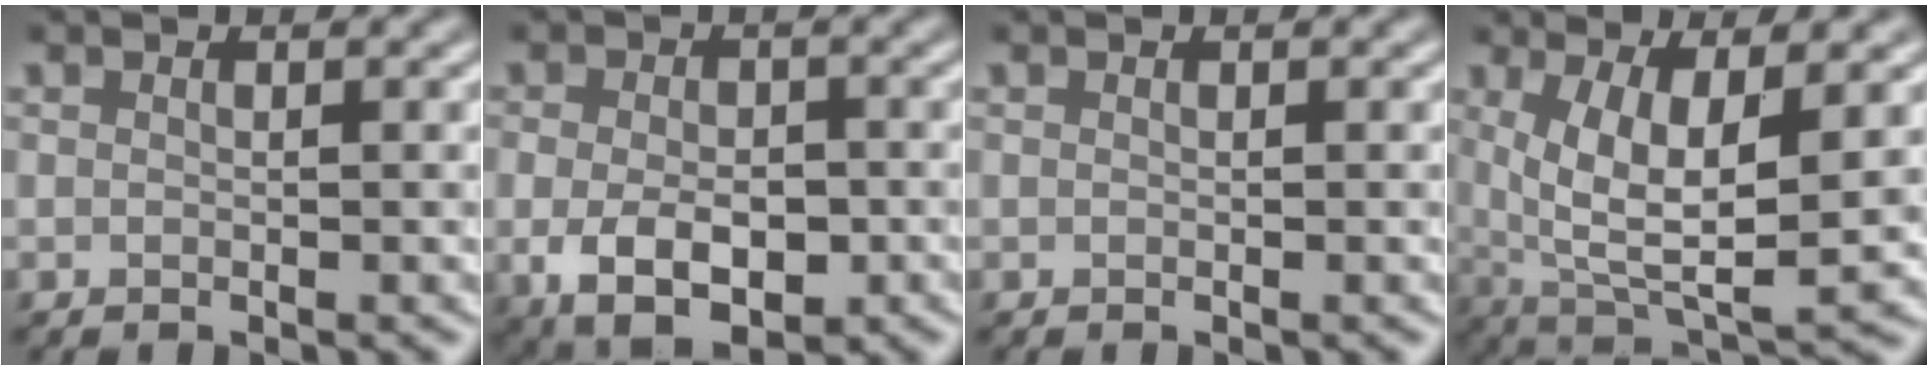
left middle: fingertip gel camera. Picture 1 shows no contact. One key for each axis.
{"total": 6.2, "fx": -1.5, "fy": 3.9, "fz": 4.6, "tx": -0.083, "ty": -0.014, "tz": -0.023}
{"total": 0.0}
{"total": 7.7, "fx": 1.4, "fy": 2.4, "fz": 7.1, "tx": -0.138, "ty": -0.013, "tz": 0.032}